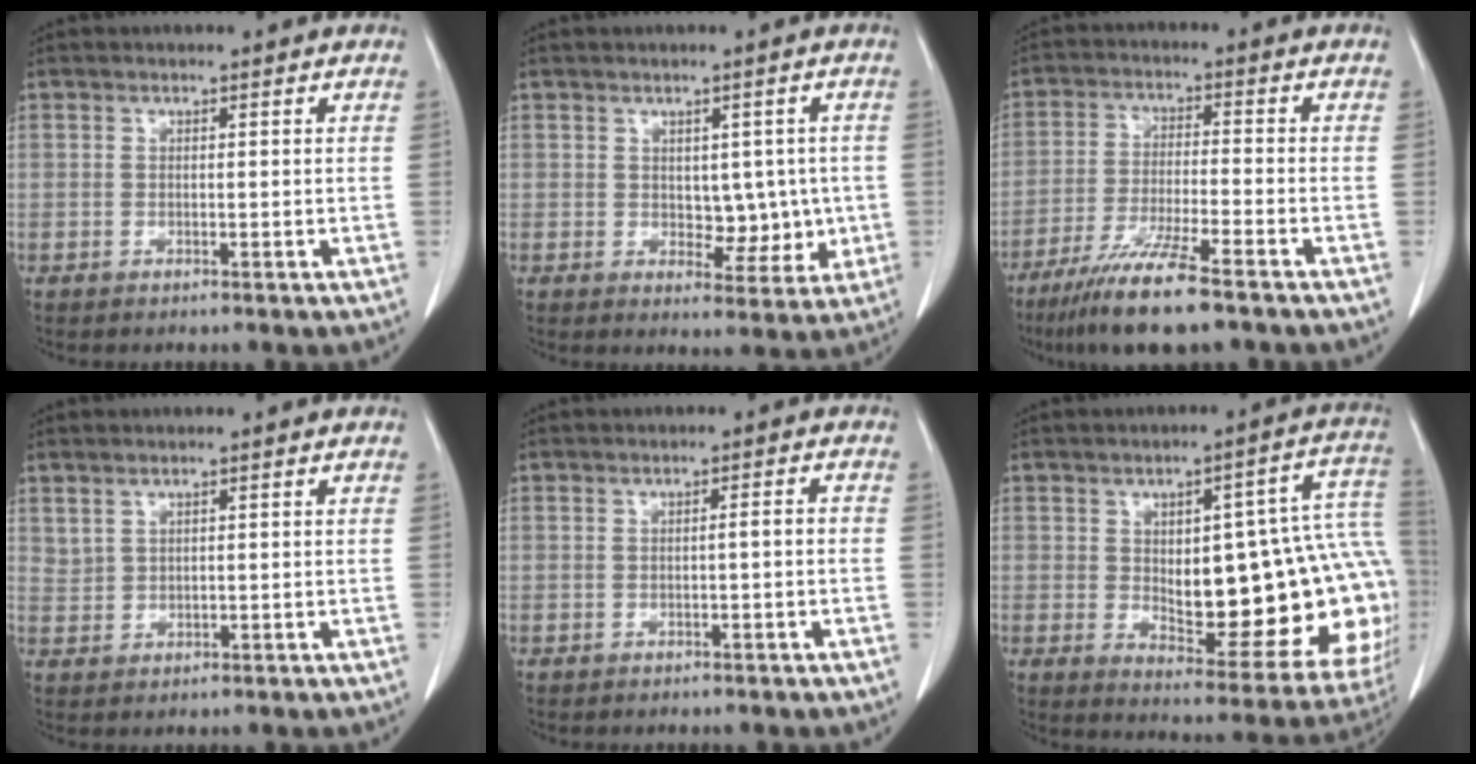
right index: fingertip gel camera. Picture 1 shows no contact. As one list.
[{"total": 5.4, "force": [0.1, 3.5, 4.2], "torque": [-0.040, 0.006, 0.014]}, {"total": 10.8, "force": [-7.8, 0.5, 7.5], "torque": [-0.138, -0.032, -0.138]}, {"total": 1.5, "force": [1.3, 0.6, 0.4], "torque": [-0.001, 0.000, 0.030]}, {"total": 1.3, "force": [-0.4, 0.1, 1.3], "torque": [-0.017, 0.002, -0.005]}, {"total": 24.2, "force": [-0.5, 8.0, 22.9], "torque": [-0.216, 0.036, 0.025]}]